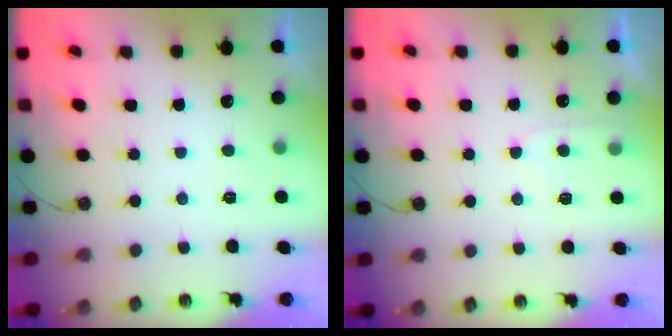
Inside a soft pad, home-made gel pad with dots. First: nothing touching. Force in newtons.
{"total": 4.7, "press": 4.6, "slide": 0.5}